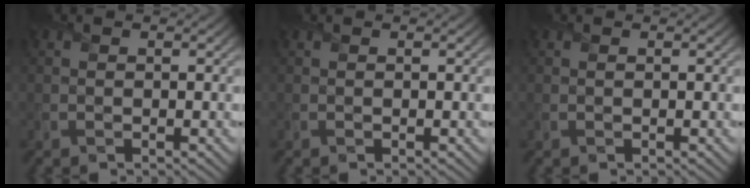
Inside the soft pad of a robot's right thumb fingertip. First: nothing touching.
{"total": 0.0}
{"total": 0.0}